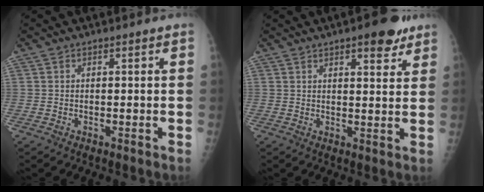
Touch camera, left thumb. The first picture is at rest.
{"total": 7.1, "force": [4.3, 2.5, 5.0], "torque": [-0.046, -0.018, 0.052]}